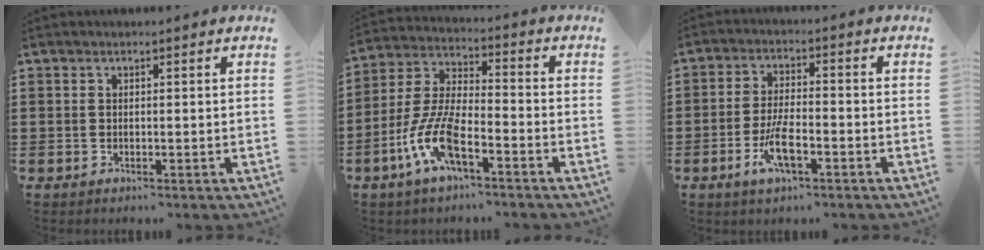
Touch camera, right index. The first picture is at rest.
{"total": 9.3, "force": [-4.9, 2.8, 7.4], "torque": [-0.184, -0.012, -0.097]}
{"total": 6.2, "force": [-2.8, 1.8, 5.3], "torque": [-0.119, -0.010, -0.056]}